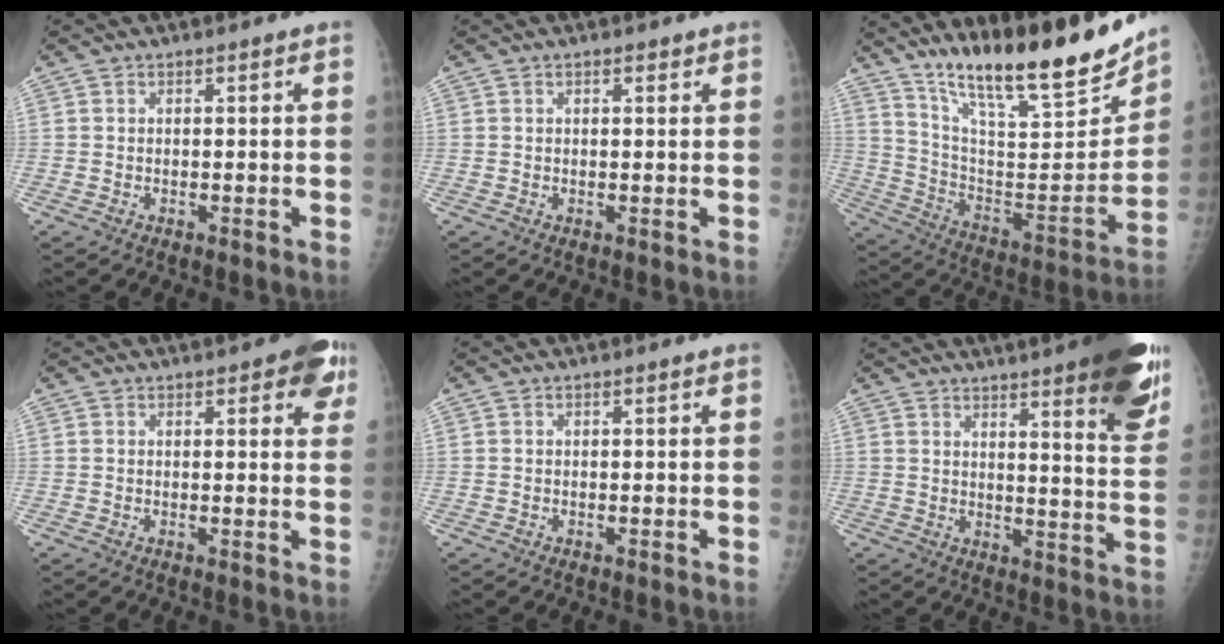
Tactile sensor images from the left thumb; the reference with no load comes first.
{"total": 1.1, "force": [0.6, 0.5, 0.8], "torque": [-0.009, 0.000, 0.007]}
{"total": 23.8, "force": [18.3, 4.4, 14.6], "torque": [-0.206, -0.093, 0.307]}
{"total": 5.8, "force": [2.9, 2.4, 4.5], "torque": [-0.024, -0.006, 0.024]}
{"total": 0.0}
{"total": 19.2, "force": [12.2, 3.2, 14.5], "torque": [-0.161, -0.060, 0.150]}